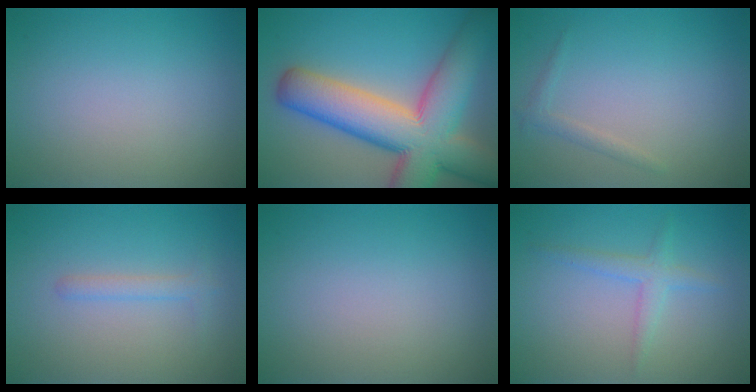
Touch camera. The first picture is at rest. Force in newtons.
{"total": 12.9, "press": 12.9, "slide": 0.6}
{"total": 1.0, "press": 1.0, "slide": 0.0}
{"total": 1.3, "press": 1.3, "slide": 0.1}
{"total": 0.0}
{"total": 2.0, "press": 2.0, "slide": 0.0}